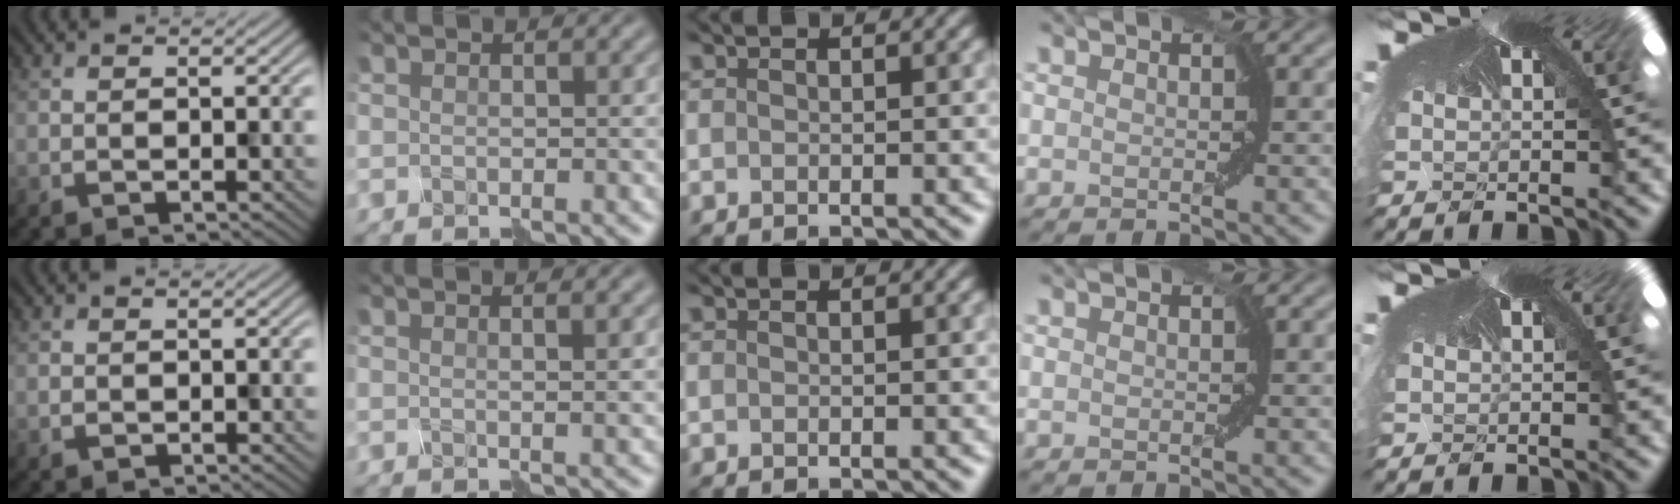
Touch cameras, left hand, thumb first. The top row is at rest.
{"thumb": {"total": 0.7, "force": [0.2, 0.6, 0.3], "torque": [-0.006, -0.001, 0.007]}, "index": {"total": 1.5, "force": [0.9, 0.5, 1.1], "torque": [-0.007, 0.007, -0.002]}}